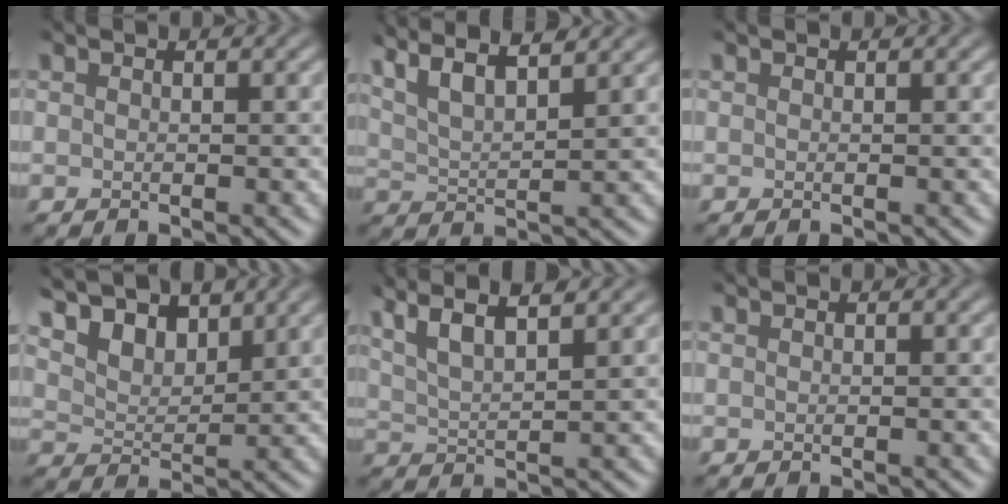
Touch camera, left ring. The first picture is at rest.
{"total": 8.1, "force": [5.8, 2.4, 5.1], "torque": [-0.092, 0.033, 0.072]}
{"total": 0.0}
{"total": 7.2, "force": [5.2, 3.6, 3.4], "torque": [-0.097, 0.012, 0.087]}
{"total": 5.7, "force": [3.8, 1.5, 4.0], "torque": [-0.073, 0.031, 0.049]}
{"total": 0.0}